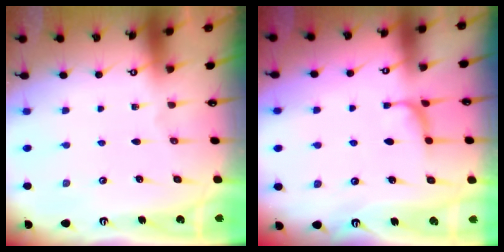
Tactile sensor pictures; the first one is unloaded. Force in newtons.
{"total": 0.9, "press": 0.4, "slide": 0.8}